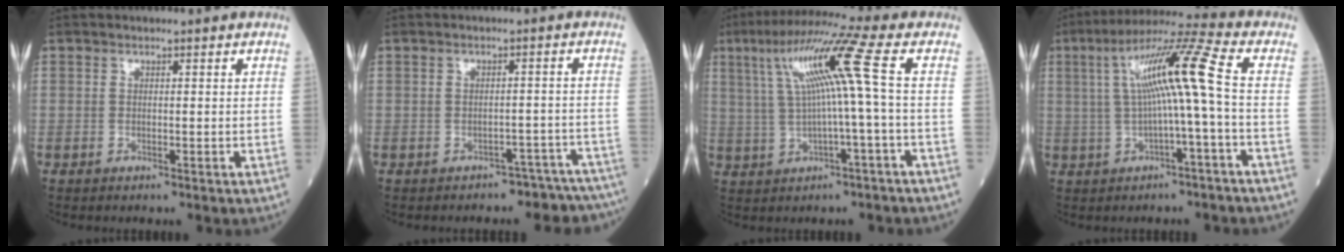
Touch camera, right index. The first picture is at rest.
{"total": 9.3, "force": [-8.7, 3.1, 0.5], "torque": [0.018, 0.030, -0.089]}
{"total": 10.7, "force": [2.0, -1.5, 10.4], "torque": [-0.186, 0.032, 0.043]}
{"total": 11.1, "force": [0.5, -1.0, 11.1], "torque": [-0.195, 0.028, 0.010]}